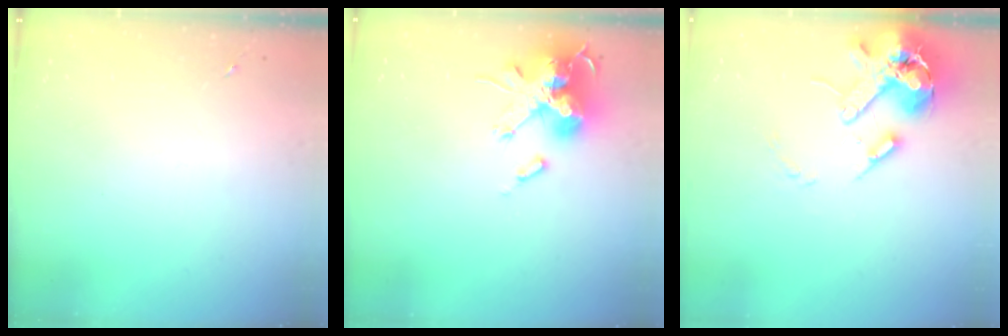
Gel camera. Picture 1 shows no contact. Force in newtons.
{"total": 19.6, "press": 19.6, "slide": 0.1}
{"total": 15.3, "press": 15.1, "slide": 2.6}